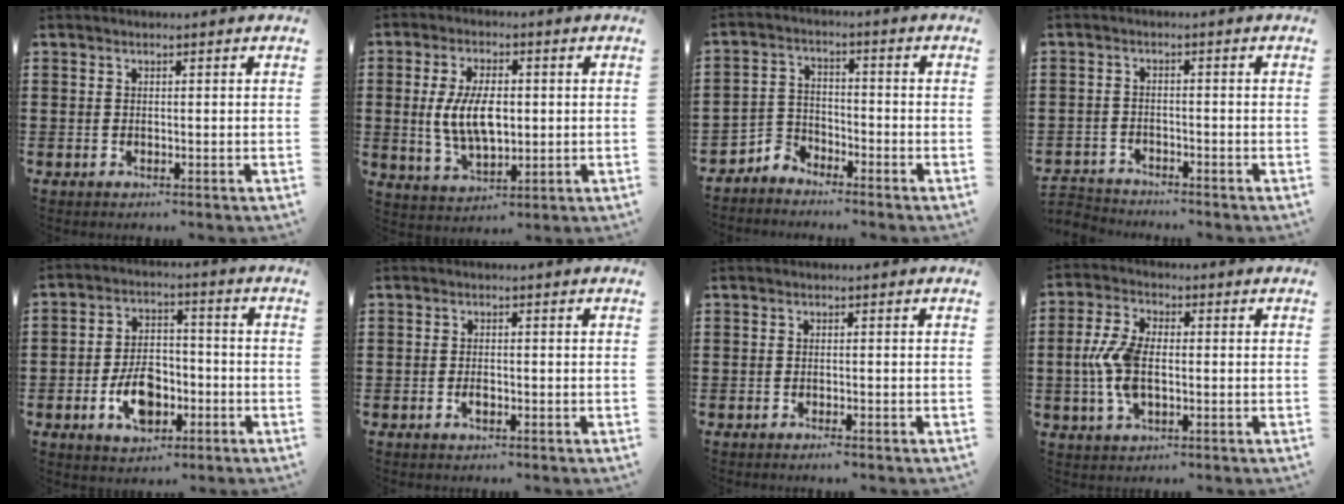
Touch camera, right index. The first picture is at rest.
{"total": 8.4, "force": [0.3, 4.4, 7.2], "torque": [-0.149, 0.003, 0.000]}
{"total": 3.8, "force": [-3.6, 1.2, 0.1], "torque": [-0.025, -0.003, -0.081]}
{"total": 2.4, "force": [-2.4, 0.3, -0.3], "torque": [-0.004, -0.001, -0.052]}
{"total": 7.8, "force": [-2.7, 4.9, 5.5], "torque": [-0.097, 0.003, -0.054]}
{"total": 2.4, "force": [-1.0, 1.3, 1.8], "torque": [-0.036, 0.002, -0.018]}
{"total": 0.9, "force": [-0.7, 0.1, 0.5], "torque": [-0.012, -0.004, -0.012]}
{"total": 7.6, "force": [-0.7, 4.1, 6.3], "torque": [-0.157, -0.003, -0.021]}